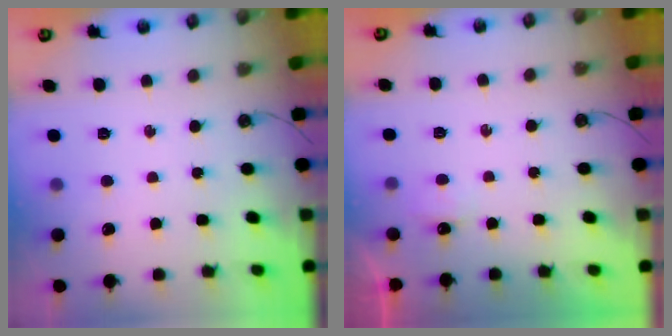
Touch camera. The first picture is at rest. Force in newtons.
{"total": 2.6, "press": 2.6, "slide": 0.4}